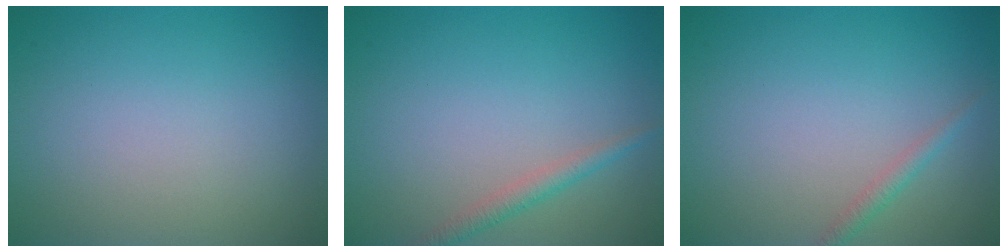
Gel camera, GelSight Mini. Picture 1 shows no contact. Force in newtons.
{"total": 1.6, "press": 1.6, "slide": 0.1}
{"total": 1.2, "press": 1.2, "slide": 0.1}